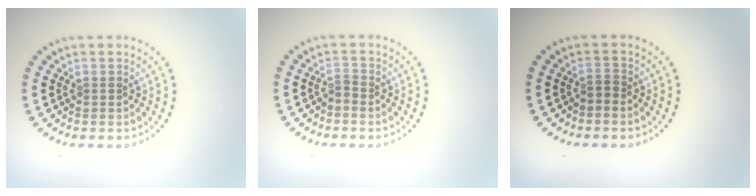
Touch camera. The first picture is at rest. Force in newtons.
{"total": 0.6, "press": 0.2, "slide": 0.5}
{"total": 0.8, "press": 0.5, "slide": 0.7}